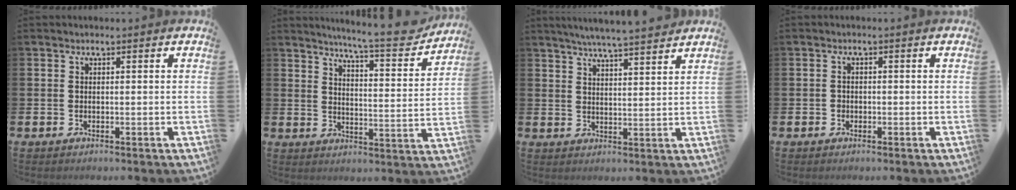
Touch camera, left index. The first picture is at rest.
{"total": 7.7, "force": [7.1, 0.6, 2.9], "torque": [-0.063, -0.052, 0.117]}
{"total": 5.6, "force": [5.4, -0.5, 1.3], "torque": [-0.038, -0.027, 0.096]}
{"total": 1.0, "force": [-0.4, 0.9, 0.1], "torque": [-0.003, 0.004, -0.010]}